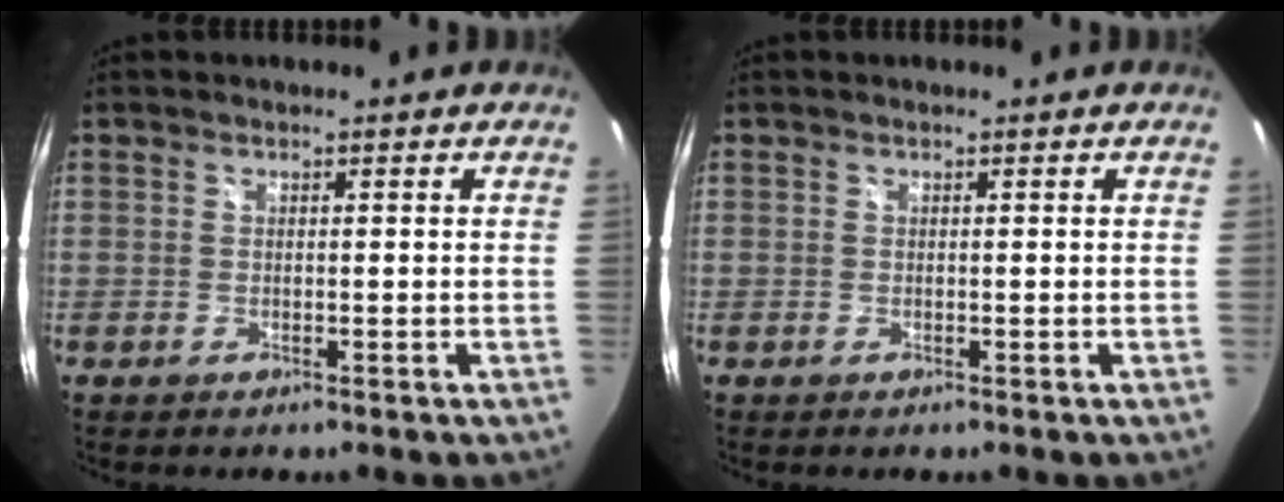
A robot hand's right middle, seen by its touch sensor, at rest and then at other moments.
{"total": 0.0}